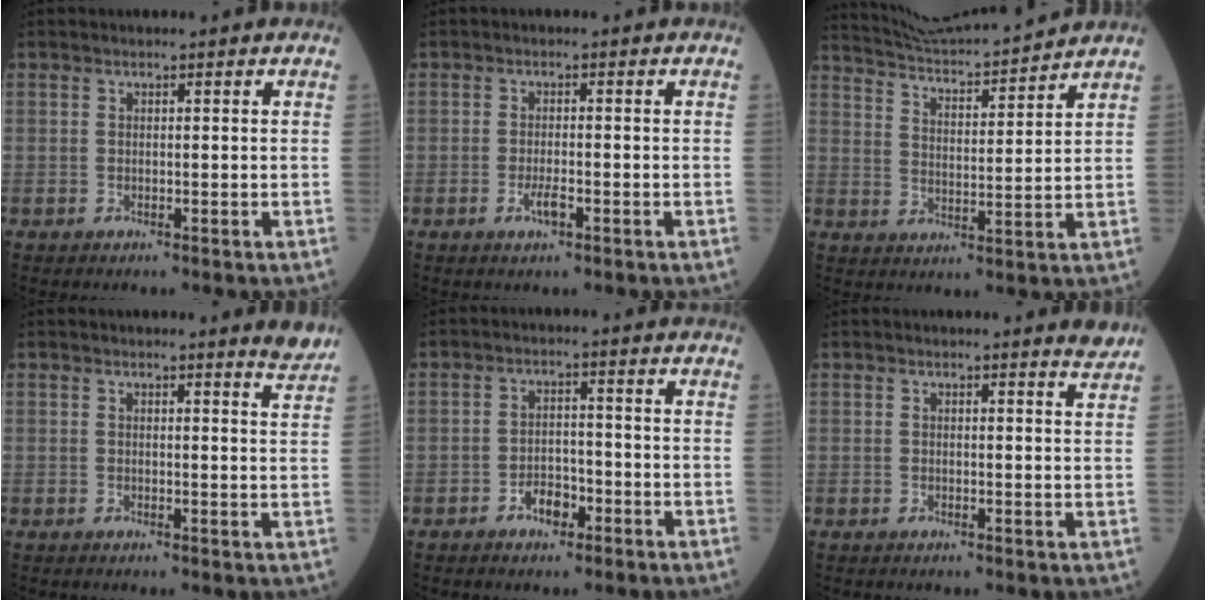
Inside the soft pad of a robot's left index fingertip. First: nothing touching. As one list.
[{"total": 2.2, "force": [-1.1, 0.5, 1.8], "torque": [-0.039, -0.001, -0.019]}, {"total": 14.0, "force": [13.4, -0.7, 3.8], "torque": [-0.078, 0.003, 0.213]}, {"total": 2.7, "force": [2.5, -0.4, 0.7], "torque": [-0.012, -0.025, 0.015]}, {"total": 3.7, "force": [-2.2, 2.0, 2.2], "torque": [-0.038, 0.007, -0.038]}, {"total": 2.0, "force": [1.9, -0.3, 0.4], "torque": [-0.008, -0.018, 0.011]}]